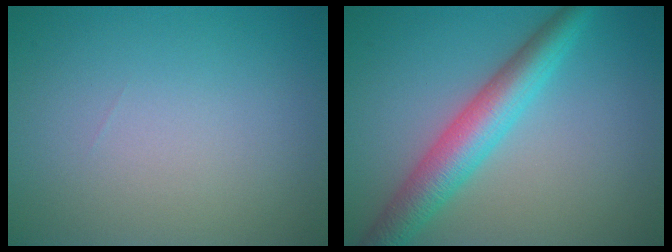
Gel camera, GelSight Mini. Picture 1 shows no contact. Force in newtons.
{"total": 5.7, "press": 5.7, "slide": 0.0}